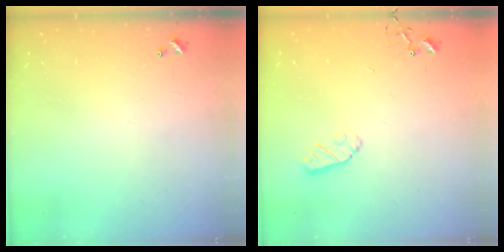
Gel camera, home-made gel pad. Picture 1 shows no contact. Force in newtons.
{"total": 5.0, "press": 5.0, "slide": 0.5}